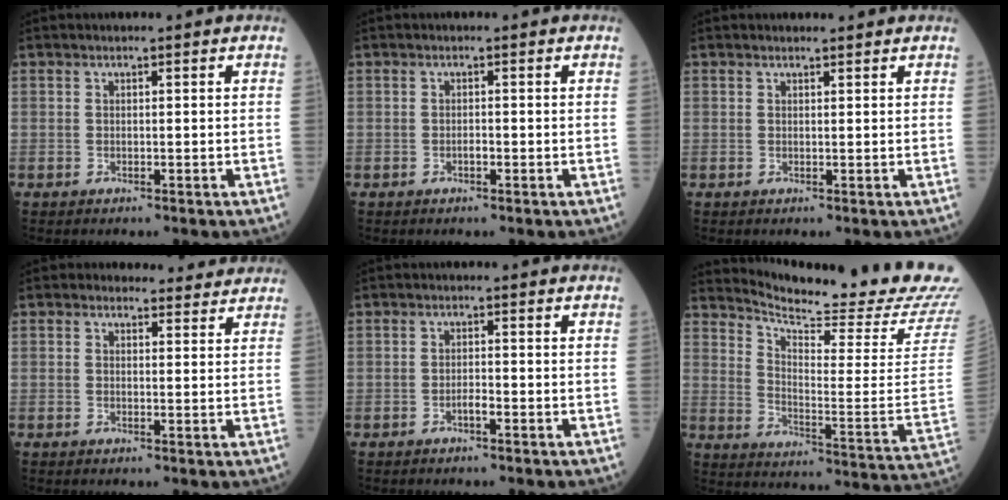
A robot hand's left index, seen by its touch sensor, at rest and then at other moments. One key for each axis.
{"total": 1.4, "fx": -1.3, "fy": 0.1, "fz": 0.2, "tx": -0.005, "ty": -0.005, "tz": -0.022}
{"total": 0.0}
{"total": 3.3, "fx": 2.9, "fy": 1.6, "fz": -0.3, "tx": 0.013, "ty": -0.001, "tz": 0.022}
{"total": 1.9, "fx": -1.7, "fy": 0.1, "fz": 0.7, "tx": -0.012, "ty": -0.004, "tz": -0.029}
{"total": 19.8, "fx": 19.0, "fy": -0.1, "fz": 5.6, "tx": -0.109, "ty": -0.121, "tz": 0.241}